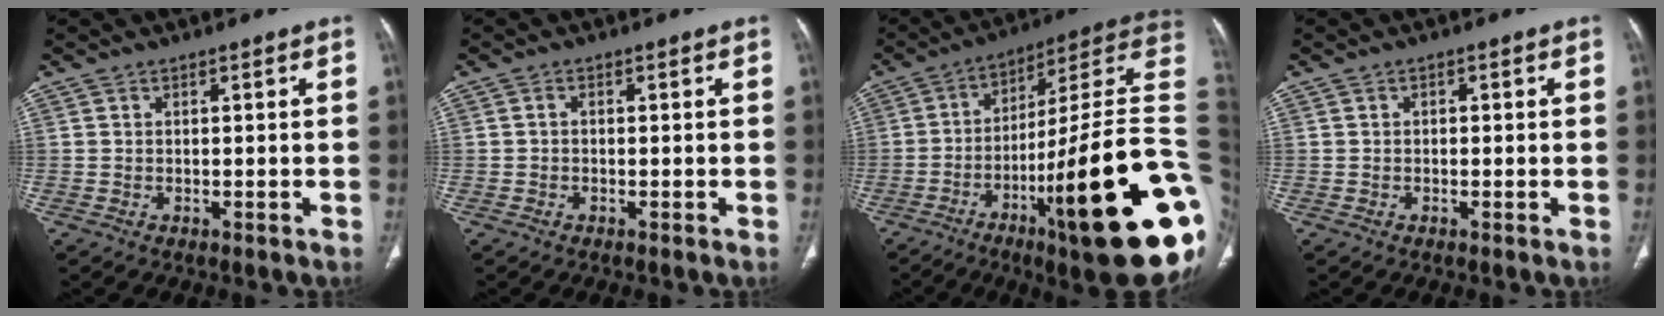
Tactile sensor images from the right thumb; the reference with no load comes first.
{"total": 1.0, "force": [0.4, 0.7, -0.6], "torque": [0.009, 0.003, 0.003]}
{"total": 30.8, "force": [-7.6, 5.6, 29.4], "torque": [-0.344, 0.045, -0.123]}
{"total": 0.7, "force": [0.0, 0.6, 0.4], "torque": [0.001, 0.003, -0.005]}